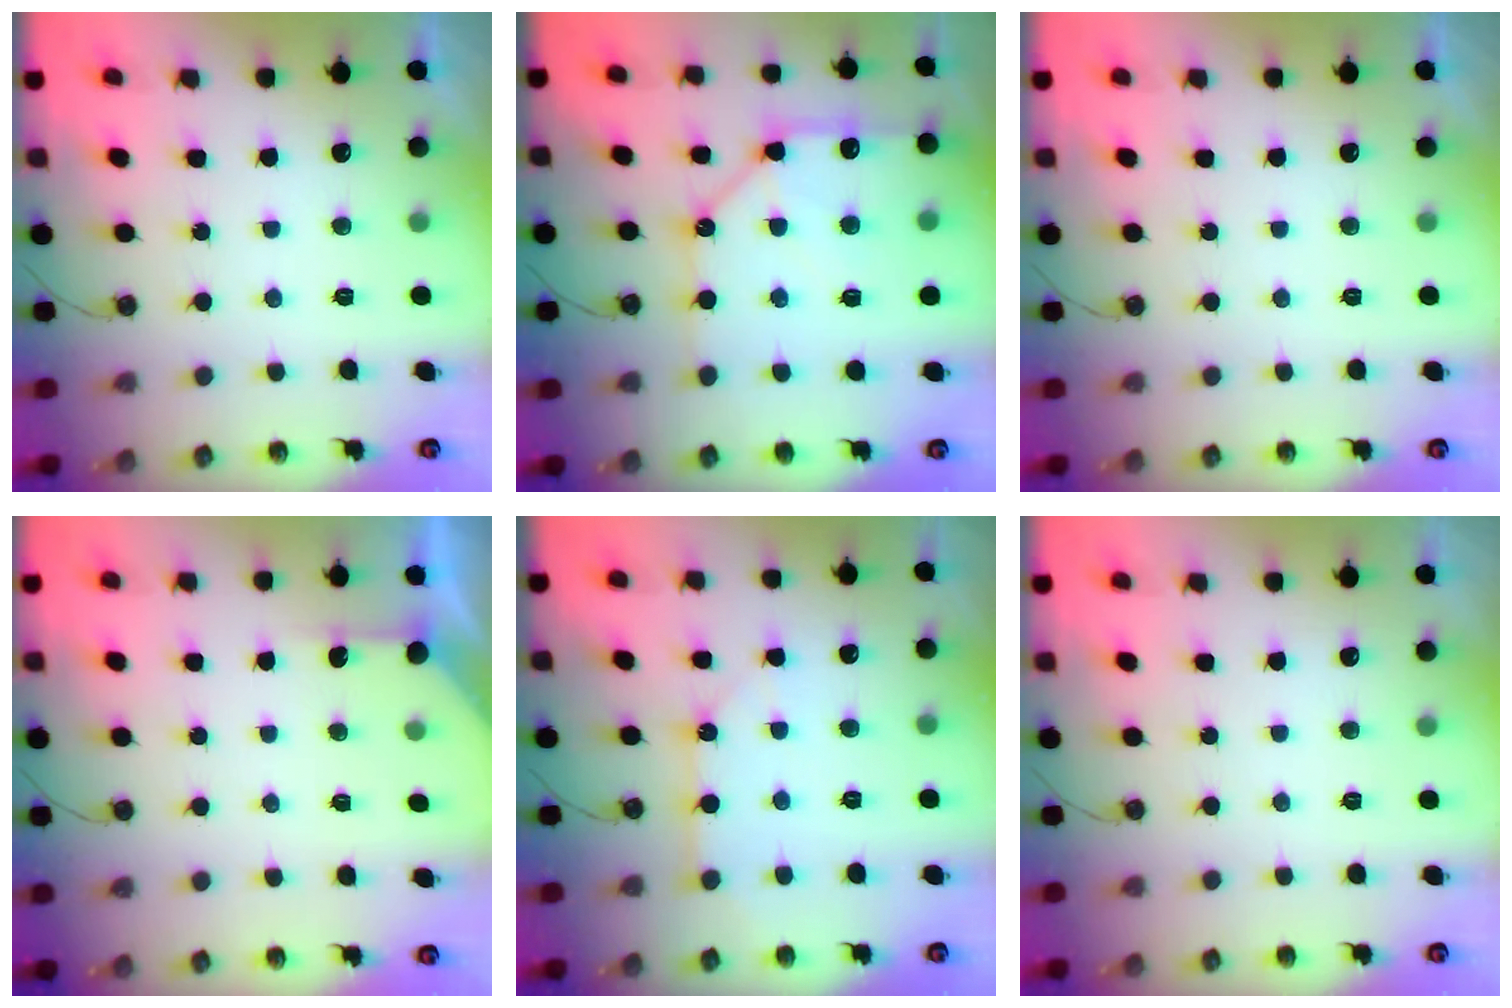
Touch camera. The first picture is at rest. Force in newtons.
{"total": 12.7, "press": 12.6, "slide": 1.9}
{"total": 0.0}
{"total": 2.3, "press": 2.3, "slide": 0.2}
{"total": 5.3, "press": 5.2, "slide": 0.4}
{"total": 0.0}